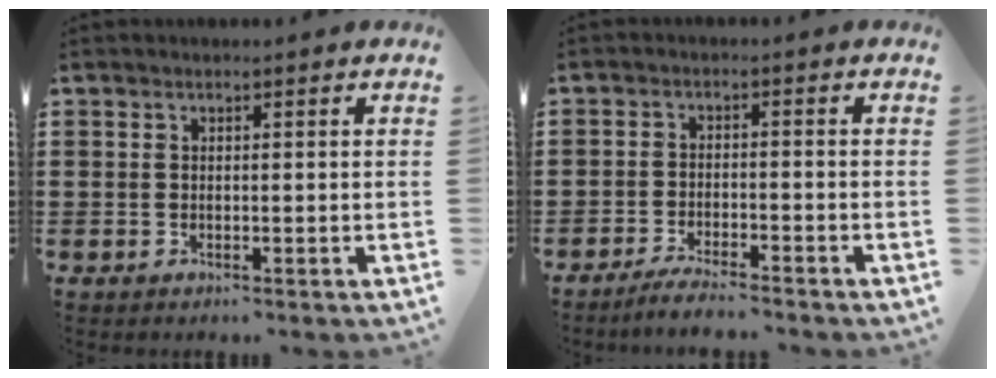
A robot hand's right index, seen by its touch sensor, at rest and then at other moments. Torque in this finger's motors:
{"motor_torque": [0.00, 0.15, 0.01, 0.01]}